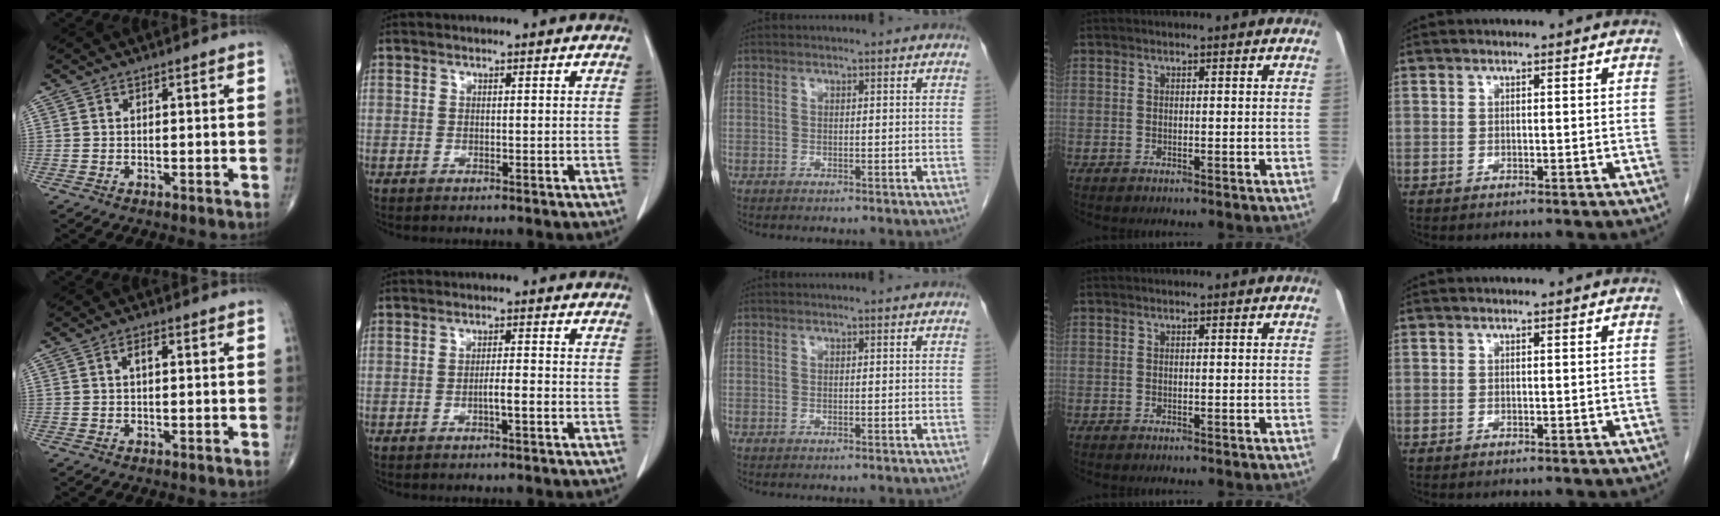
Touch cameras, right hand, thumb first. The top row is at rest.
{"thumb": {"total": 2.0, "force": [0.4, 0.9, 1.7], "torque": [-0.030, 0.006, 0.006]}, "index": {"total": 2.5, "force": [-0.9, 0.2, 2.3], "torque": [-0.040, 0.001, -0.017]}}